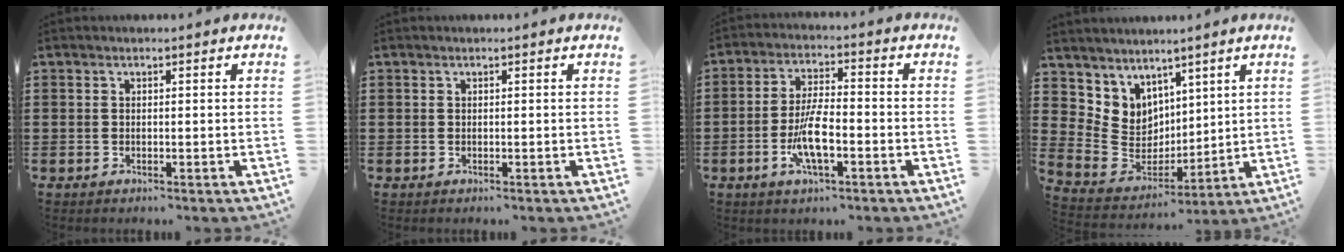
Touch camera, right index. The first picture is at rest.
{"total": 0.0}
{"total": 7.8, "force": [-2.5, 2.2, 7.1], "torque": [-0.151, -0.014, -0.048]}
{"total": 6.5, "force": [3.8, 5.3, -0.3], "torque": [-0.049, -0.042, 0.074]}